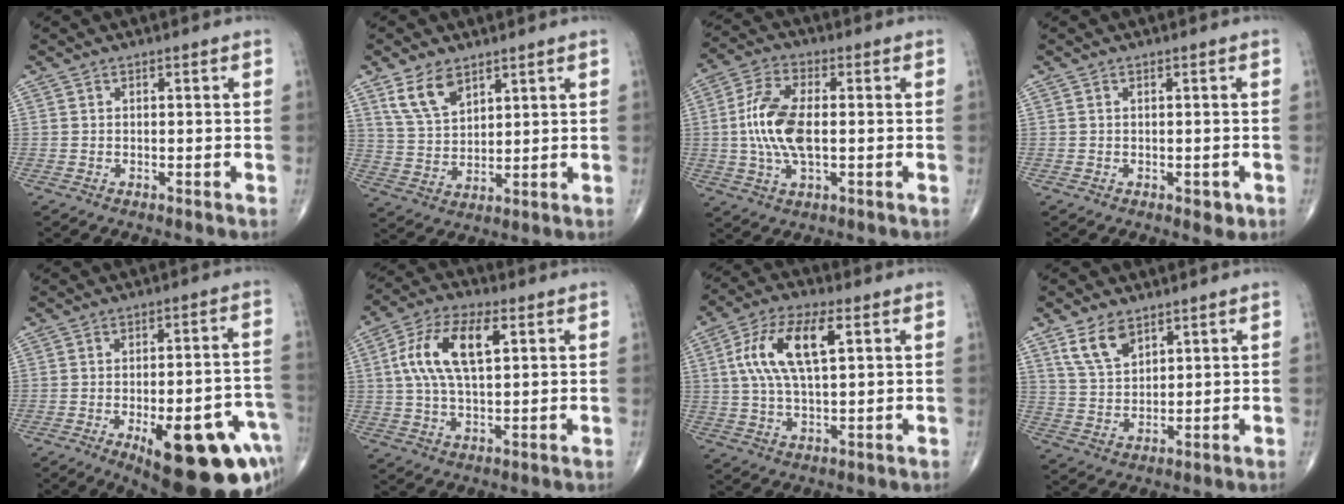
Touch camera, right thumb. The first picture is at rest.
{"total": 8.1, "force": [5.0, 4.4, 4.6], "torque": [-0.075, -0.023, 0.108]}
{"total": 11.6, "force": [-0.2, 5.4, 10.2], "torque": [-0.217, 0.010, -0.004]}
{"total": 1.9, "force": [-0.6, 1.1, 1.4], "torque": [-0.011, -0.001, -0.004]}
{"total": 23.2, "force": [-10.3, 8.6, 18.9], "torque": [-0.170, 0.038, -0.123]}
{"total": 12.9, "force": [3.3, 5.9, 10.9], "torque": [-0.215, 0.011, 0.060]}
{"total": 13.0, "force": [3.6, 5.4, 11.3], "torque": [-0.225, 0.011, 0.066]}
{"total": 7.5, "force": [4.6, 4.1, 4.2], "torque": [-0.066, -0.023, 0.098]}